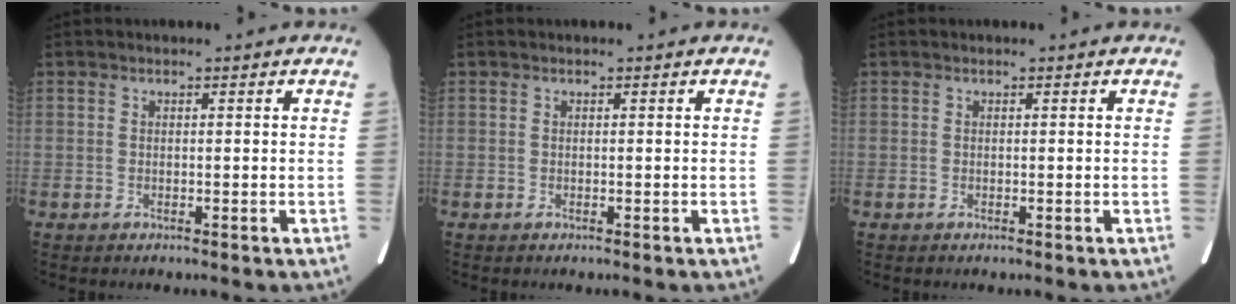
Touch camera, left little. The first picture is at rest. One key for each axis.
{"total": 0.0}
{"total": 0.0}